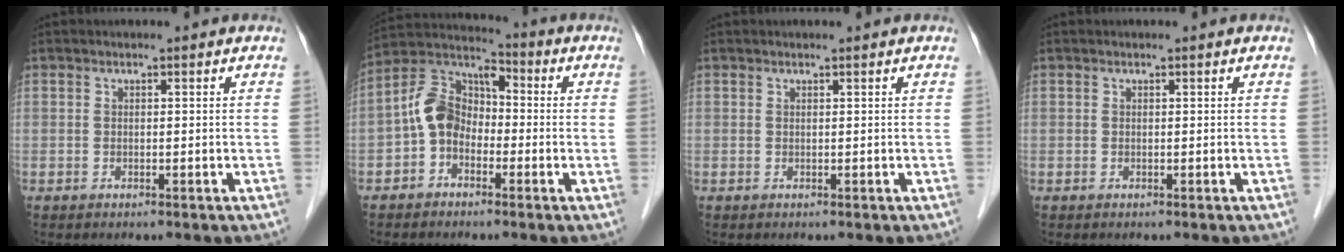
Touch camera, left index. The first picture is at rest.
{"total": 8.1, "force": [-1.9, 5.8, 5.4], "torque": [-0.121, 0.033, -0.049]}
{"total": 0.0}
{"total": 0.0}